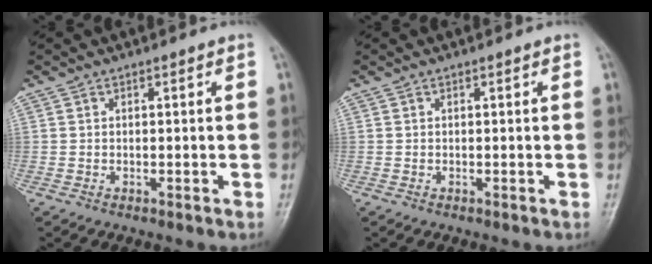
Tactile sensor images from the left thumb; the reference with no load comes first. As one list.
[{"total": 0.0}]